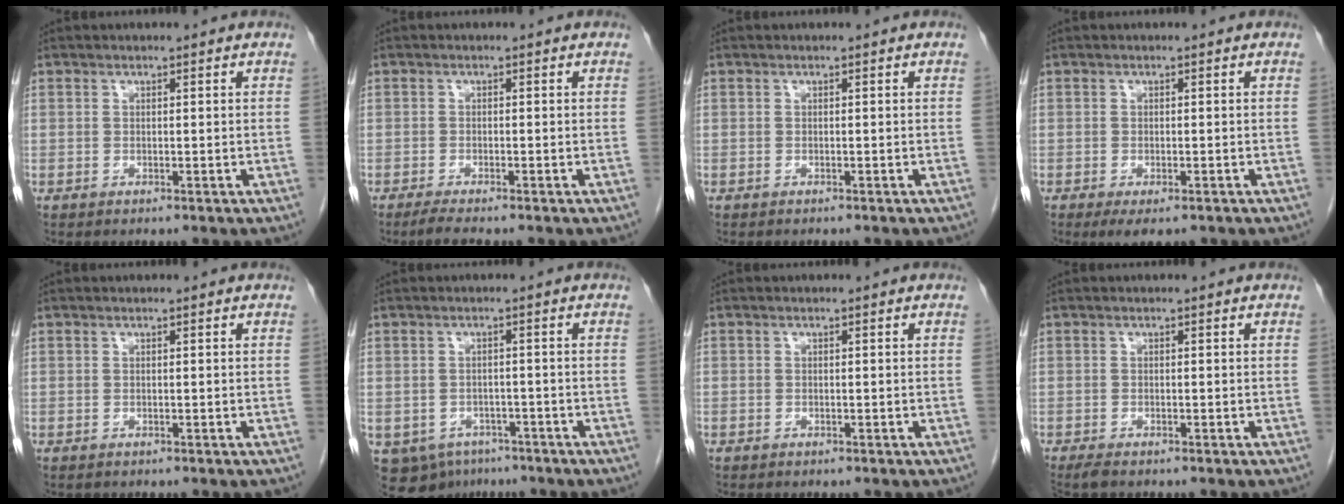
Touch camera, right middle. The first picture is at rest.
{"total": 2.3, "force": [-1.9, -0.1, 1.2], "torque": [-0.031, -0.007, -0.037]}
{"total": 0.8, "force": [-0.7, 0.2, 0.3], "torque": [-0.008, -0.001, -0.008]}
{"total": 3.8, "force": [-2.5, 1.5, 2.4], "torque": [-0.030, -0.006, -0.033]}
{"total": 0.0}
{"total": 9.1, "force": [-5.3, 6.9, 2.8], "torque": [-0.065, 0.000, -0.066]}
{"total": 0.6, "force": [-0.4, 0.4, 0.0], "torque": [-0.009, 0.002, -0.009]}
{"total": 2.5, "force": [-2.1, 0.6, 1.3], "torque": [-0.026, -0.008, -0.033]}